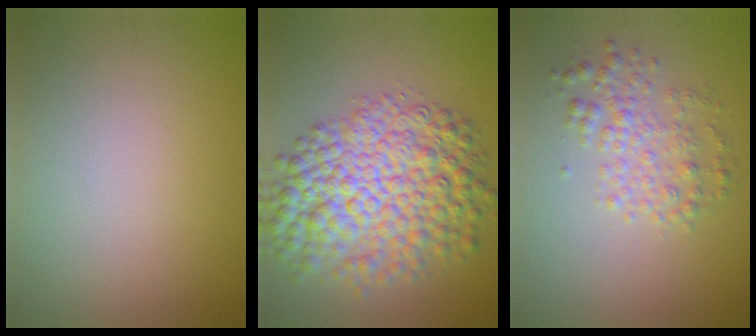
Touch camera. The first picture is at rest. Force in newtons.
{"total": 9.5, "press": 9.5, "slide": 0.2}
{"total": 2.9, "press": 2.9, "slide": 0.1}